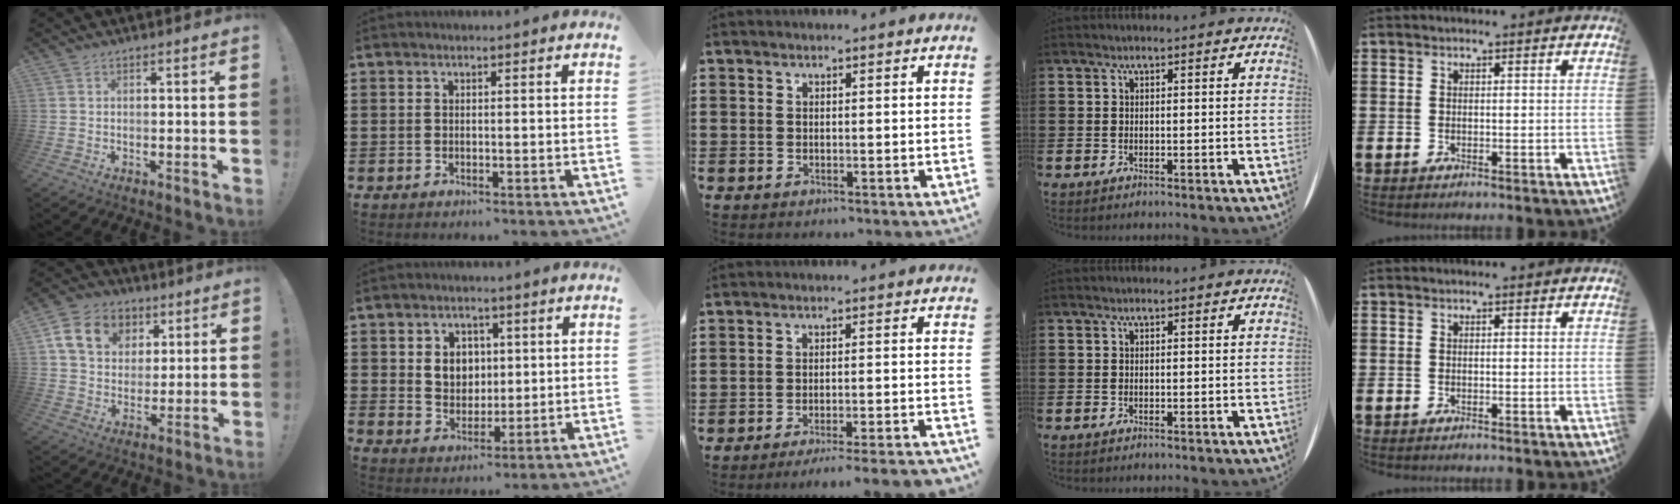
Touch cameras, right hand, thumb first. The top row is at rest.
{"thumb": {"total": 14.8, "force": [6.1, 11.4, 7.2], "torque": [-0.107, -0.015, 0.122]}, "index": {"total": 4.8, "force": [1.1, 4.2, 2.1], "torque": [-0.050, 0.011, 0.015]}, "middle": {"total": 3.6, "force": [-3.4, -0.4, 1.2], "torque": [-0.018, -0.004, -0.069]}}